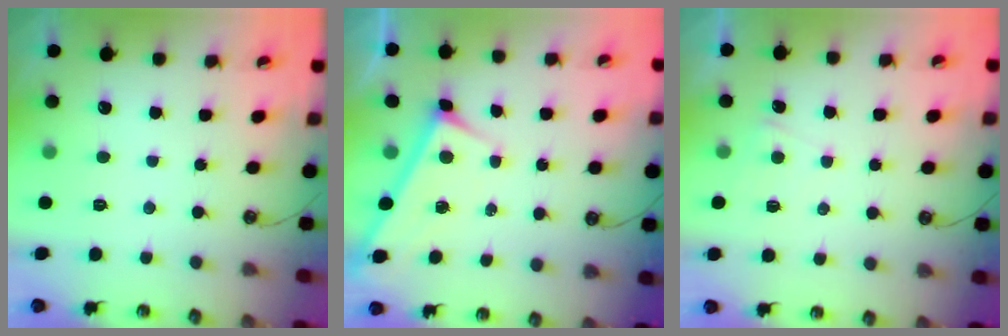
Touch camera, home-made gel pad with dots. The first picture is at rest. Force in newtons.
{"total": 3.1, "press": 3.1, "slide": 0.3}
{"total": 3.6, "press": 3.6, "slide": 0.3}